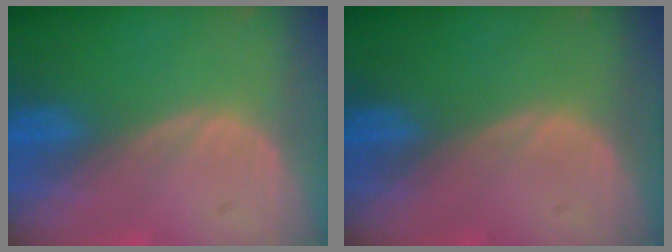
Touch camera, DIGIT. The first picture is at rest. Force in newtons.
{"total": 0.0}